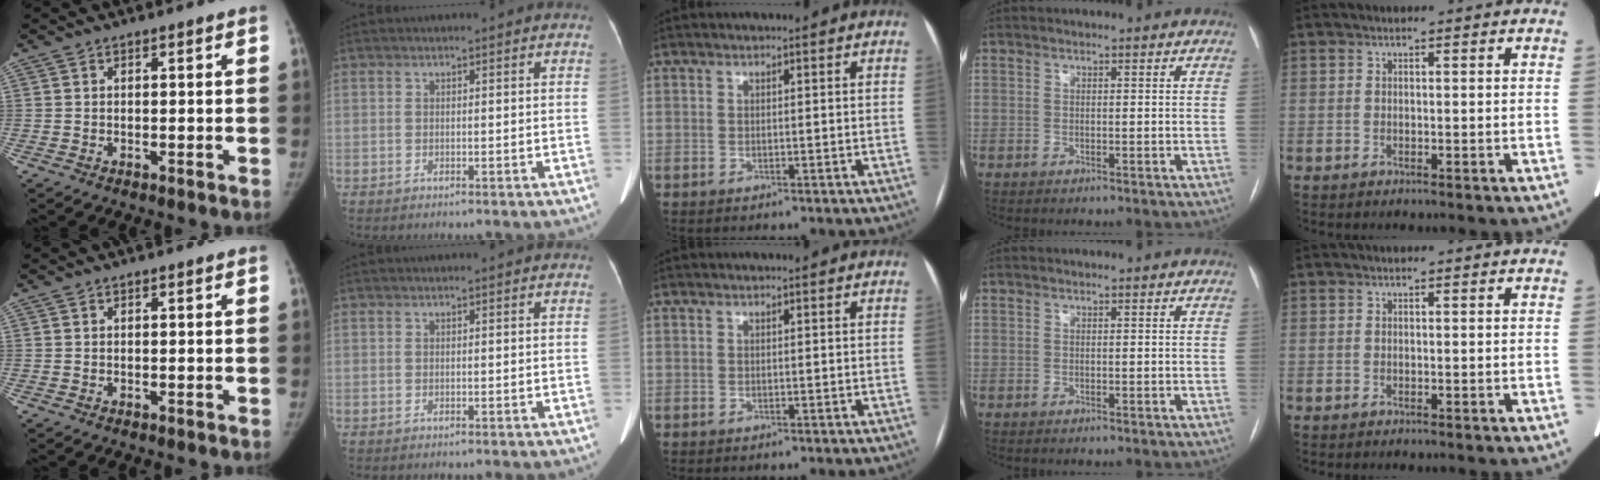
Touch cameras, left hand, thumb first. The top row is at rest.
{}